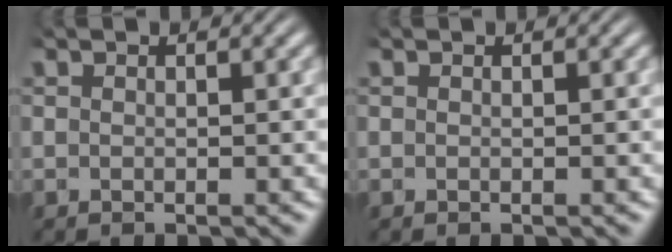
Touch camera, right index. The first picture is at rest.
{"total": 0.0}